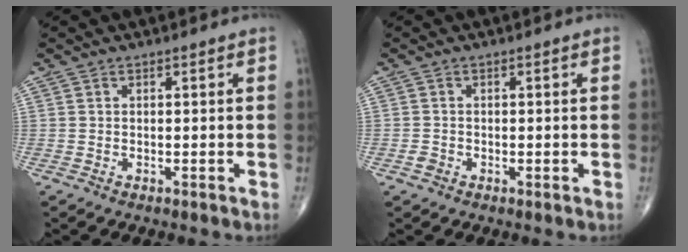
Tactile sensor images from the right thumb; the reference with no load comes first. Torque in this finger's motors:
{"motor_torque": [0.41, 0.12, -0.03, -0.18, 0.01]}